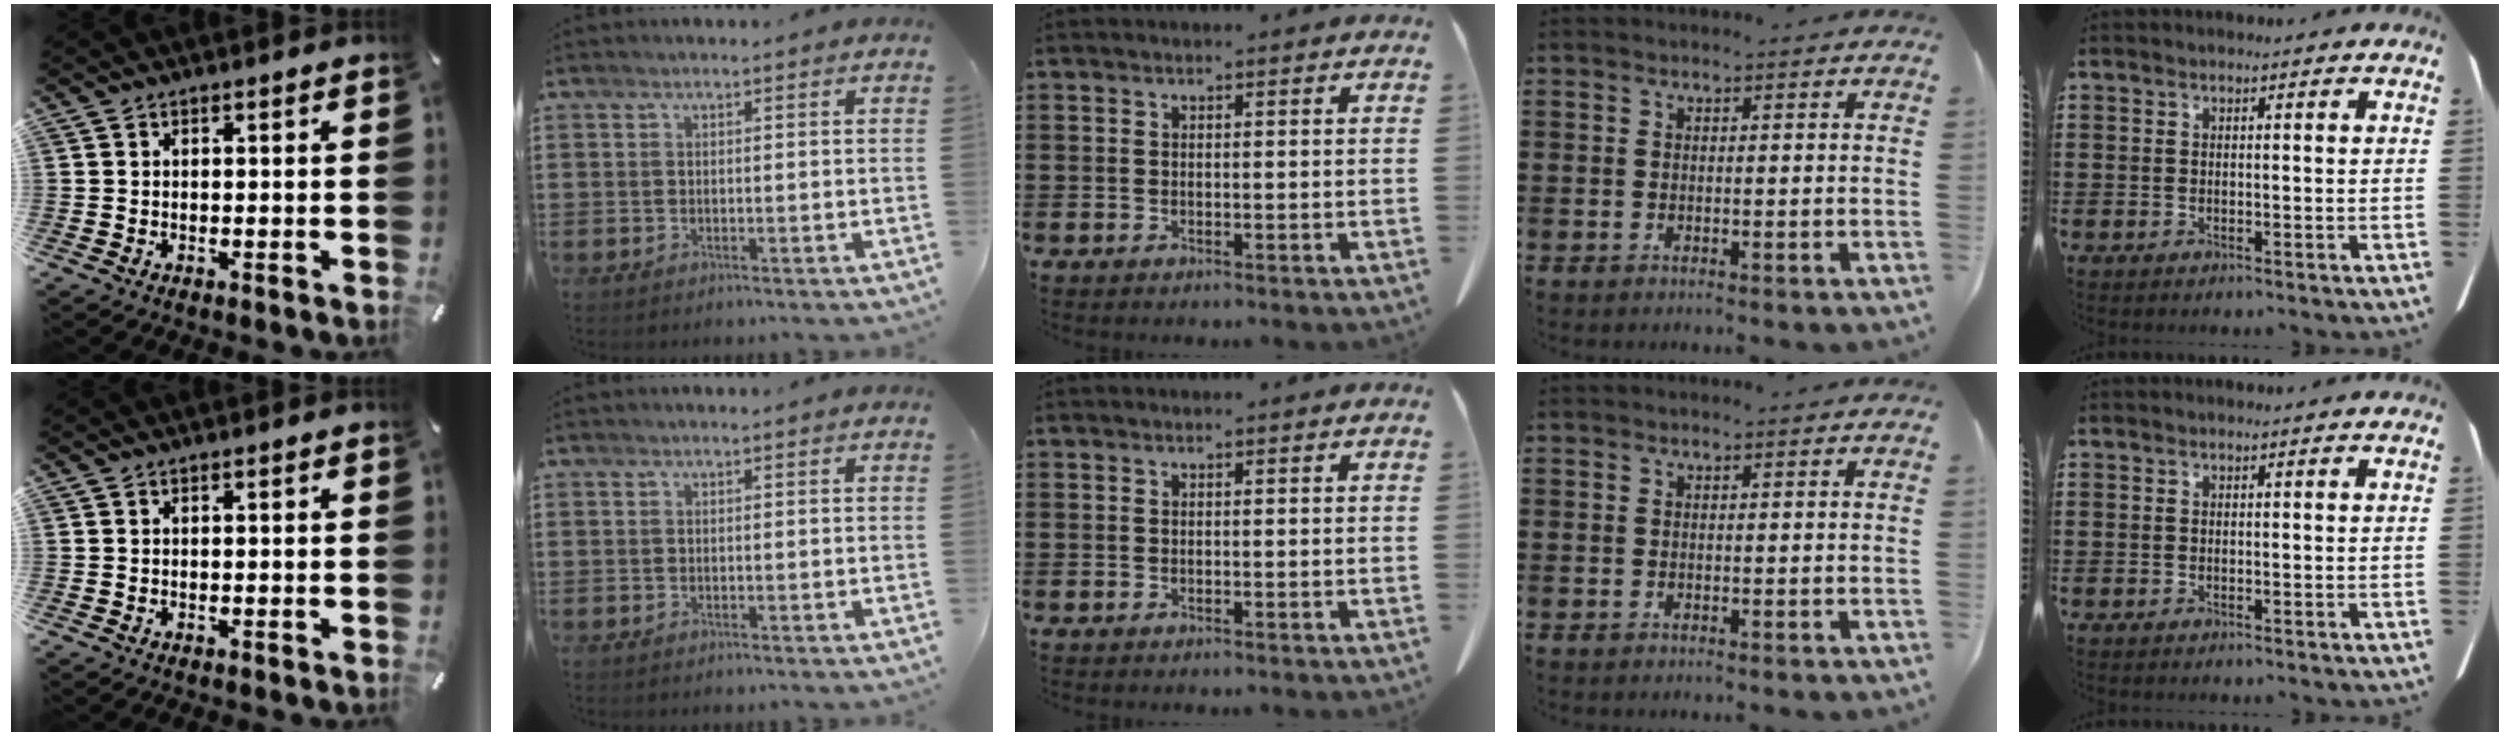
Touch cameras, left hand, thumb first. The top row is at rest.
{}